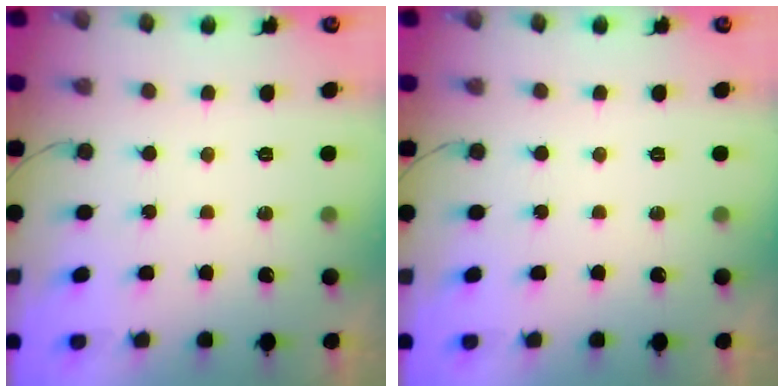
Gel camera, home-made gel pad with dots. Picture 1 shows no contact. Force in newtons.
{"total": 0.0}